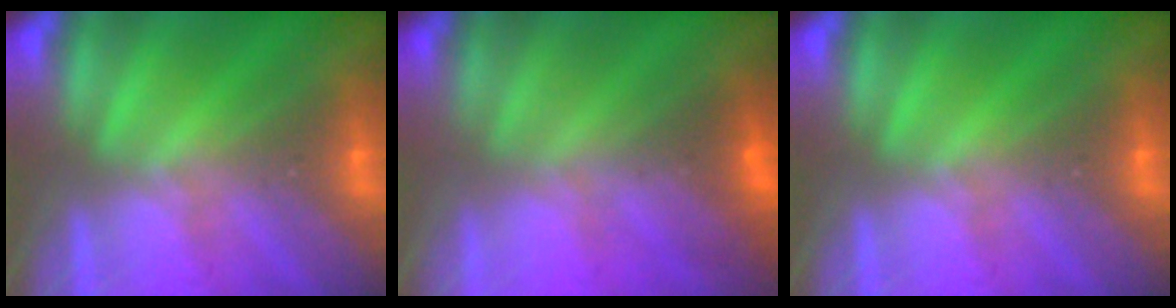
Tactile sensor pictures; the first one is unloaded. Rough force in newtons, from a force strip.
{"total": 2.9}
{"total": 0.0}